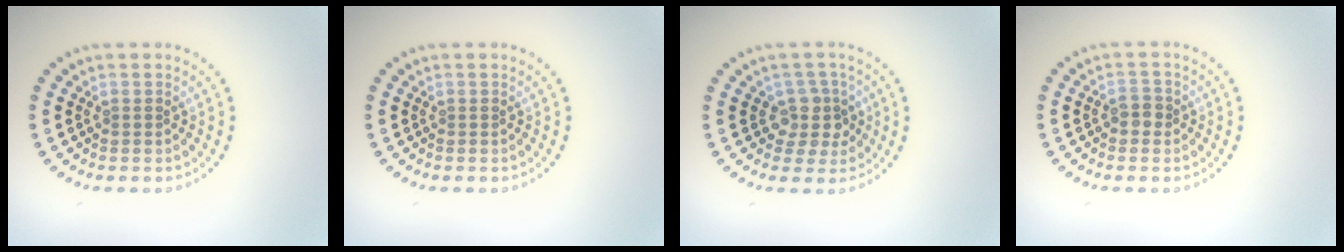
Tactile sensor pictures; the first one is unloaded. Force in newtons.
{"total": 0.0}
{"total": 3.0, "press": 2.5, "slide": 1.7}
{"total": 1.5, "press": 1.4, "slide": 0.3}